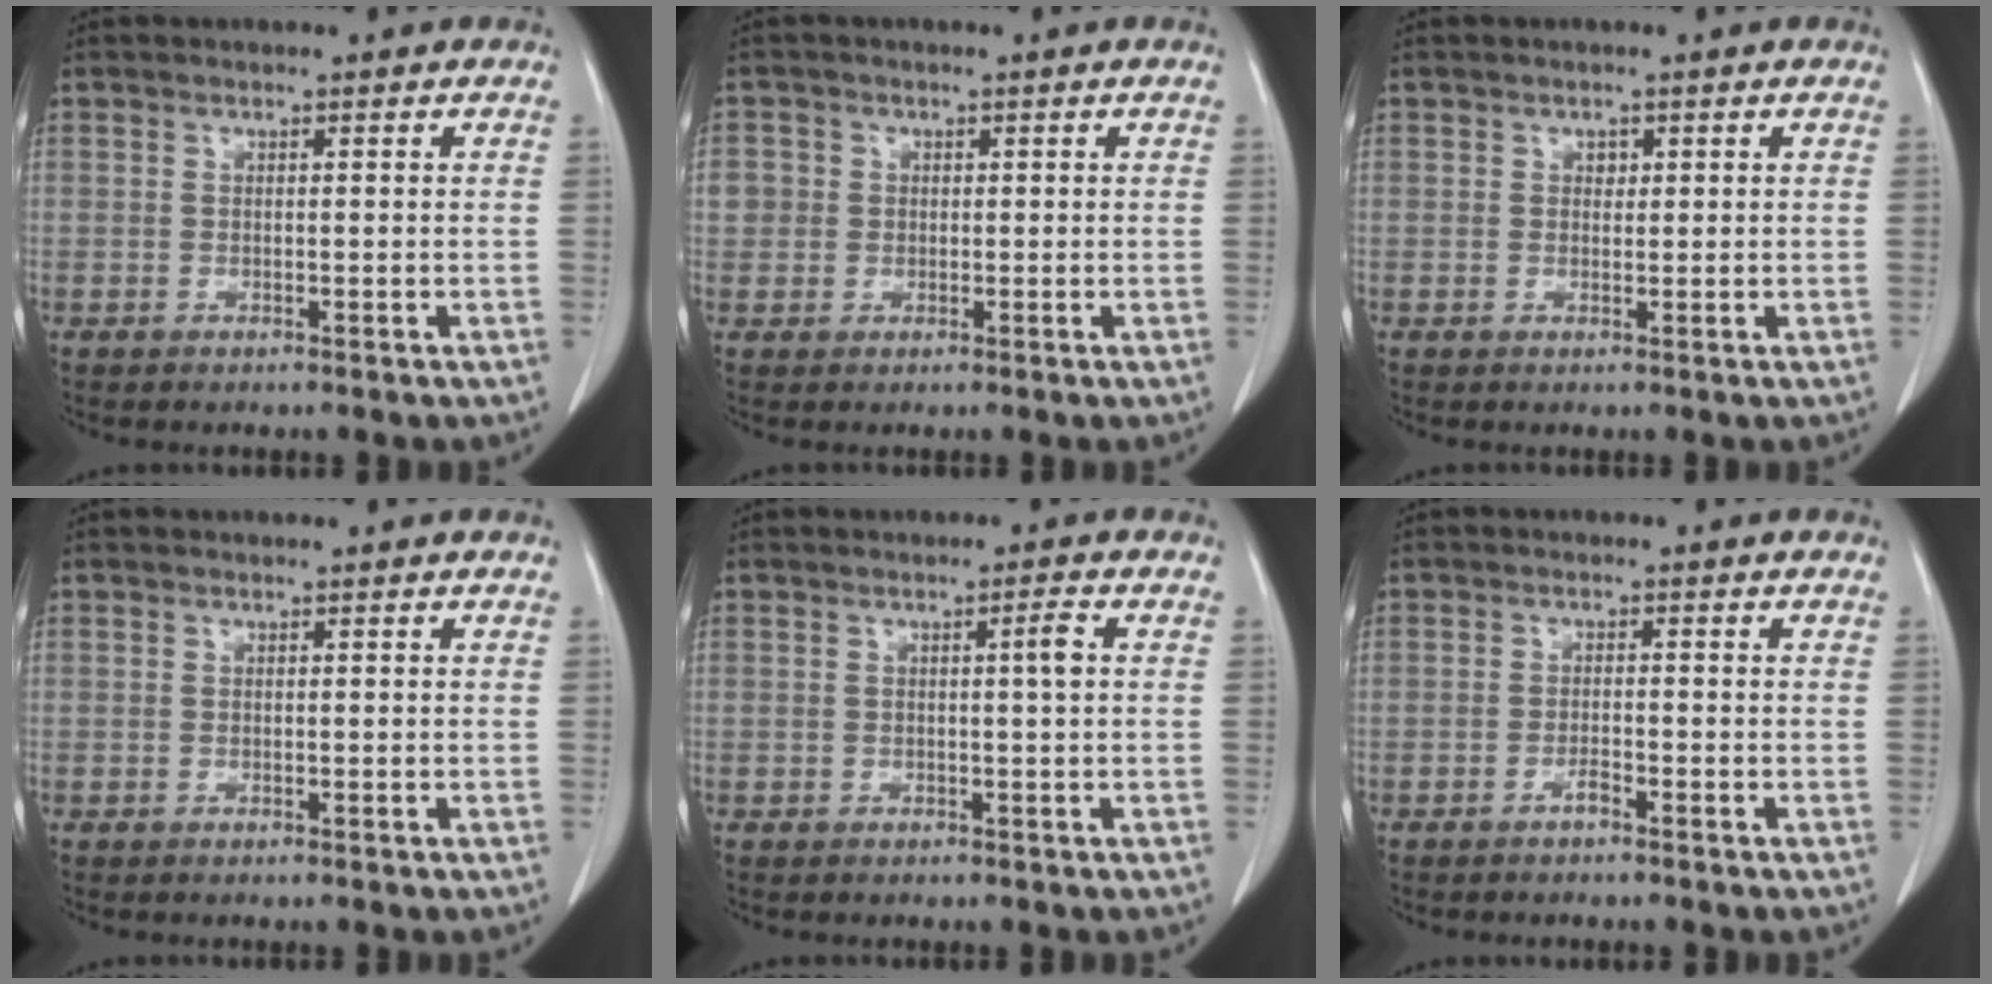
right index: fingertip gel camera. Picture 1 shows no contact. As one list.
[{"total": 2.9, "force": [0.4, 2.8, 0.4], "torque": [0.006, 0.008, 0.009]}, {"total": 0.9, "force": [0.4, 0.7, 0.5], "torque": [-0.005, -0.001, 0.006]}, {"total": 0.0}, {"total": 1.8, "force": [0.3, -0.3, 1.8], "torque": [-0.031, 0.002, 0.007]}, {"total": 1.3, "force": [-1.0, 0.1, 0.9], "torque": [-0.013, 0.002, -0.016]}]